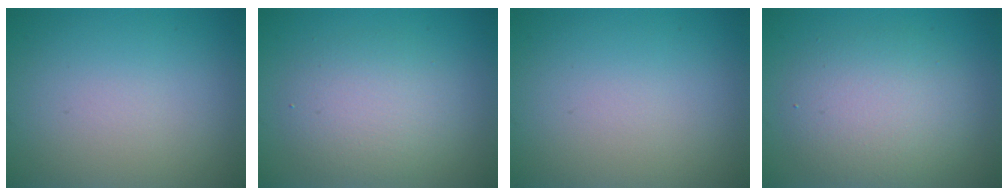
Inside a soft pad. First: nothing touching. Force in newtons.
{"total": 3.9, "press": 3.9, "slide": 0.2}
{"total": 0.0}
{"total": 4.9, "press": 4.9, "slide": 0.2}